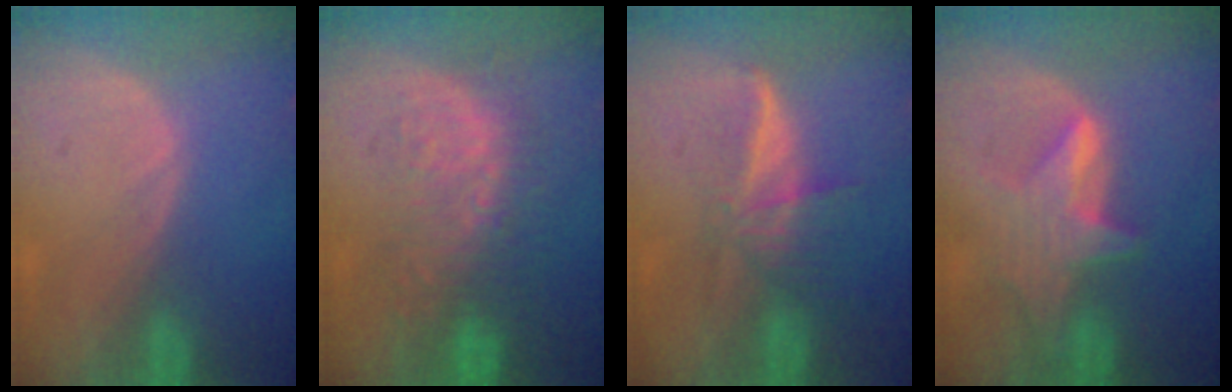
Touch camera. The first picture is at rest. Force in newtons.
{"total": 8.9, "press": 8.6, "slide": 2.0}
{"total": 6.0, "press": 5.5, "slide": 2.4}
{"total": 6.0, "press": 6.0, "slide": 0.8}